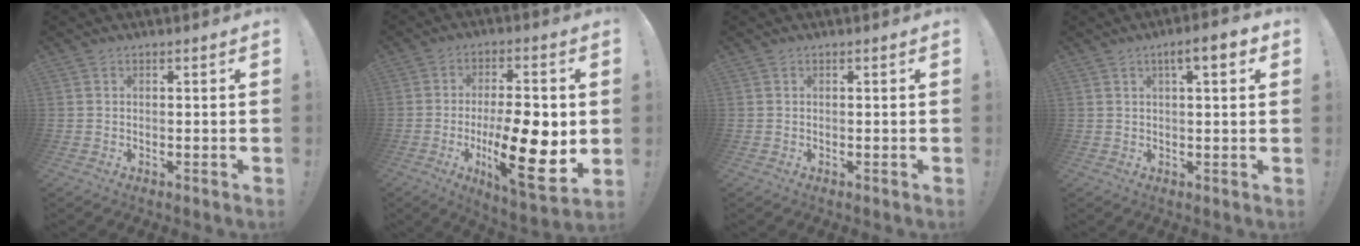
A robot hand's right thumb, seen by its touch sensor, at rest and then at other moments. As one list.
[{"total": 19.7, "force": [-3.0, 6.6, 18.3], "torque": [-0.295, -0.003, -0.039]}, {"total": 0.0}, {"total": 5.9, "force": [2.5, 1.2, 5.2], "torque": [-0.069, -0.010, 0.034]}]